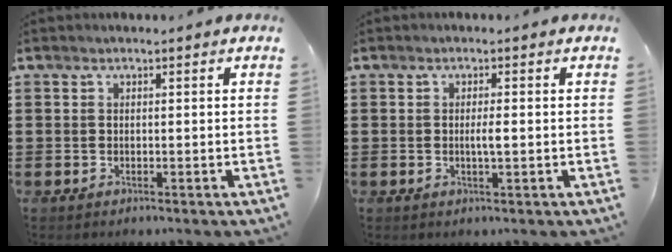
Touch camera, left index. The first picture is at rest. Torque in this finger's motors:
{"motor_torque": [0.53, 0.24, 0.08, 0.05]}